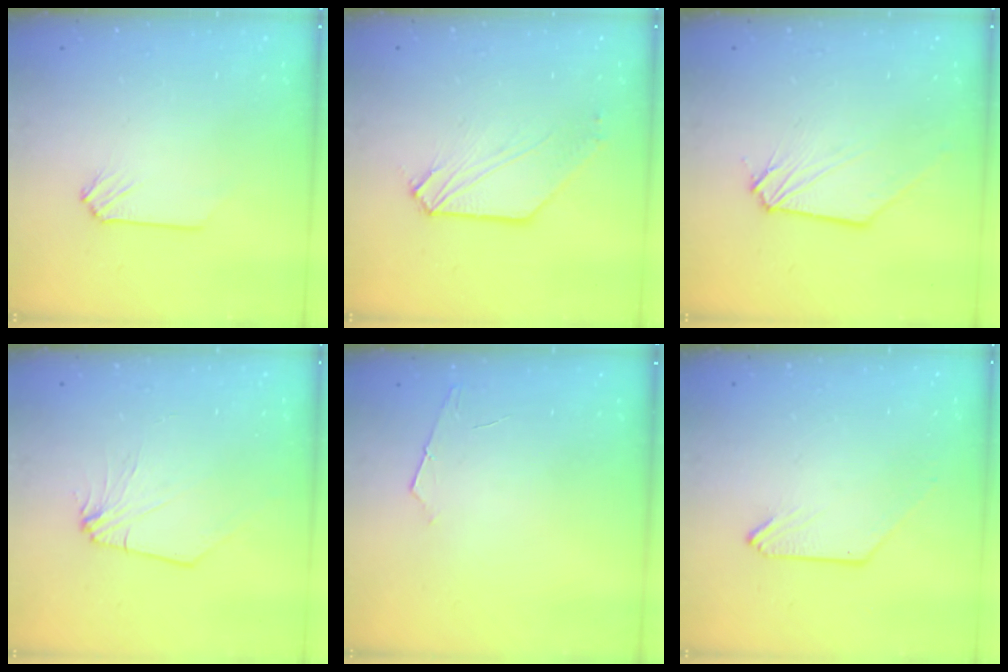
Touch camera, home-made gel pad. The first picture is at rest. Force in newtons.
{"total": 3.8, "press": 3.8, "slide": 0.4}
{"total": 0.6, "press": 0.6, "slide": 0.0}
{"total": 2.1, "press": 2.1, "slide": 0.2}
{"total": 4.1, "press": 4.0, "slide": 0.5}
{"total": 0.0}